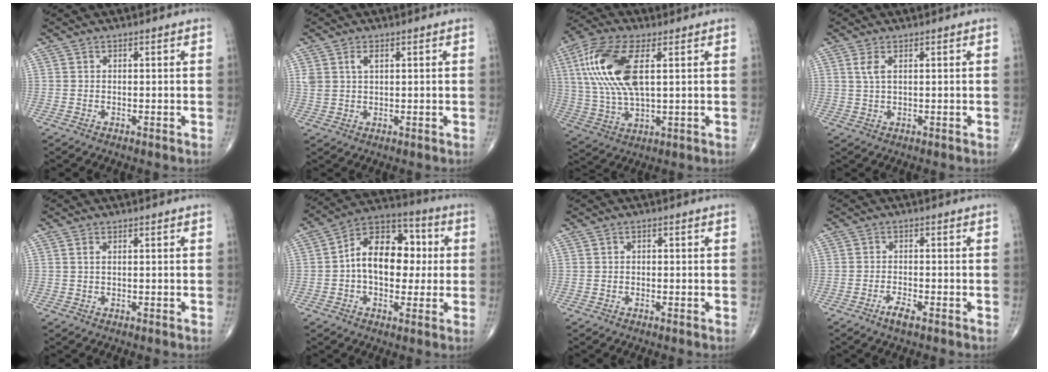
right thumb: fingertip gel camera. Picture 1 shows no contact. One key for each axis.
{"total": 2.9, "fx": 1.3, "fy": 1.6, "fz": 2.1, "tx": -0.043, "ty": 0.001, "tz": 0.030}
{"total": 16.4, "fx": 4.2, "fy": 7.0, "fz": 14.3, "tx": -0.312, "ty": 0.001, "tz": 0.081}
{"total": 2.5, "fx": 1.0, "fy": 1.0, "fz": 2.0, "tx": -0.047, "ty": 0.003, "tz": 0.025}
{"total": 0.8, "fx": 0.3, "fy": 0.4, "fz": 0.7, "tx": -0.017, "ty": 0.006, "tz": 0.008}
{"total": 15.5, "fx": 0.7, "fy": 10.0, "fz": 11.8, "tx": -0.147, "ty": 0.035, "tz": 0.001}
{"total": 0.6, "fx": -0.1, "fy": 0.5, "fz": 0.3, "tx": 0.000, "ty": 0.002, "tz": -0.005}
{"total": 2.5, "fx": -1.7, "fy": 0.6, "fz": 1.8, "tx": -0.038, "ty": 0.007, "tz": -0.033}